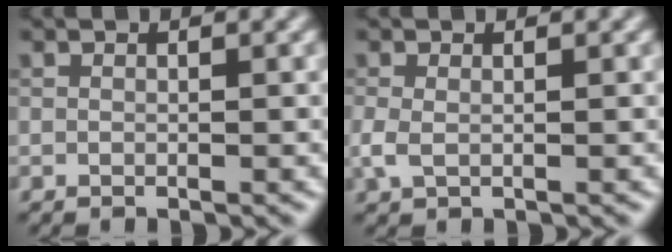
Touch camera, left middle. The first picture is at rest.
{"total": 1.5, "force": [-0.1, 0.9, 1.2], "torque": [-0.032, -0.002, -0.004]}